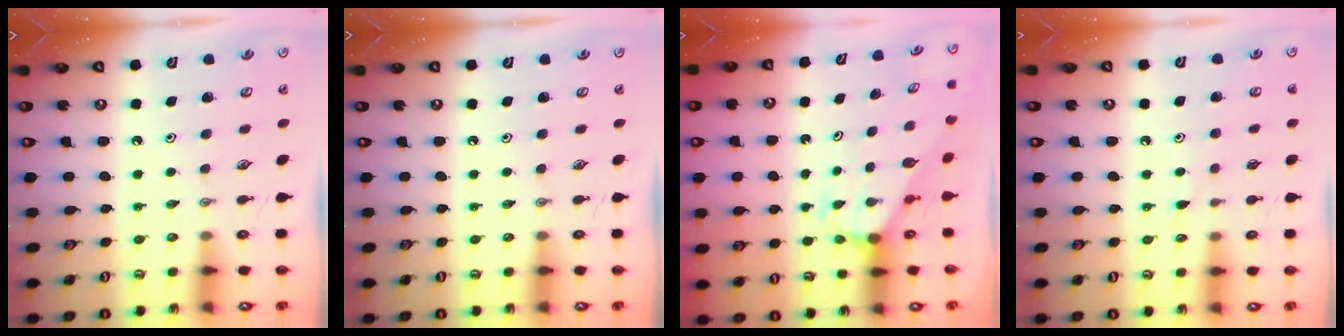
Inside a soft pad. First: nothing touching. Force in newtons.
{"total": 0.0}
{"total": 2.9, "press": 2.9, "slide": 0.2}
{"total": 3.9, "press": 3.9, "slide": 0.4}